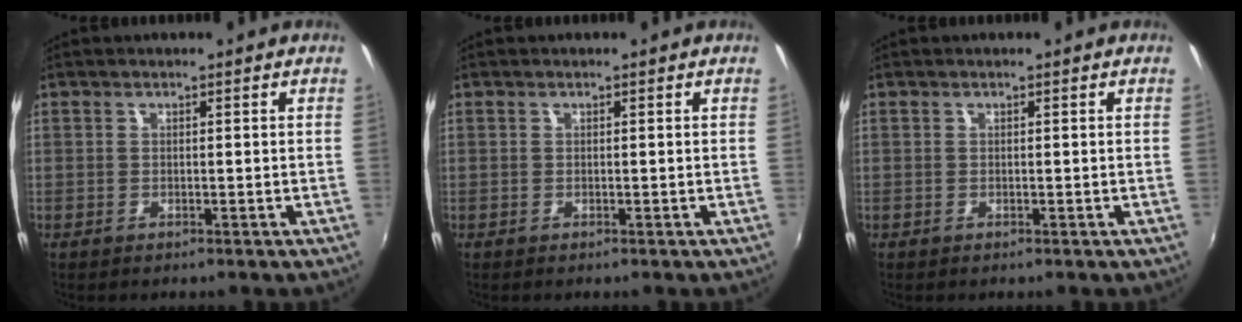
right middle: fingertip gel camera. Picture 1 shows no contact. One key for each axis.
{"total": 0.0}
{"total": 0.0}